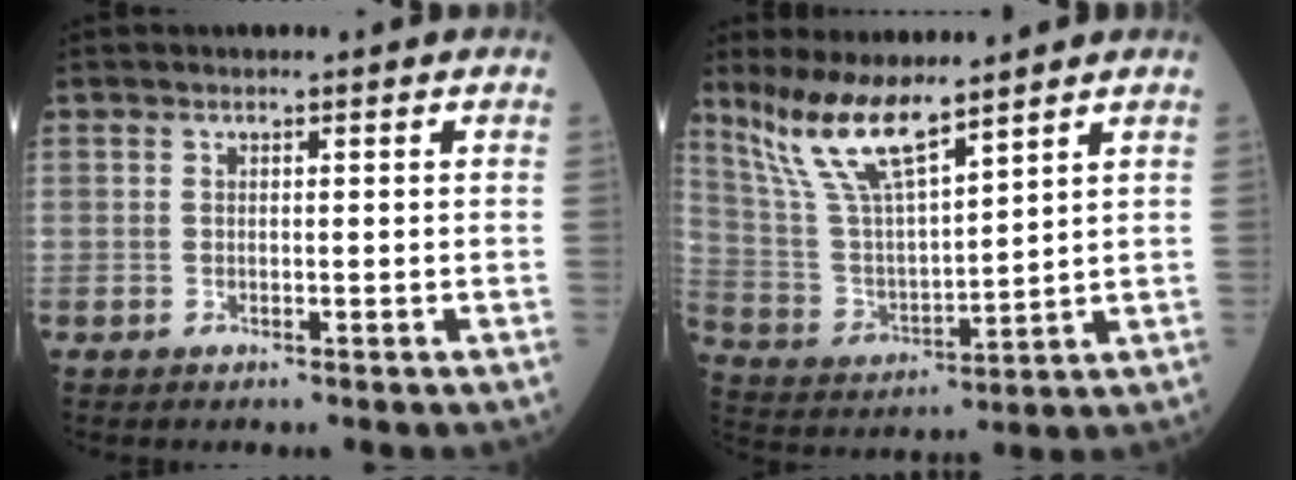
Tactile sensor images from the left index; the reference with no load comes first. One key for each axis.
{"total": 10.9, "fx": 8.7, "fy": 1.4, "fz": 6.5, "tx": -0.141, "ty": -0.002, "tz": 0.180}